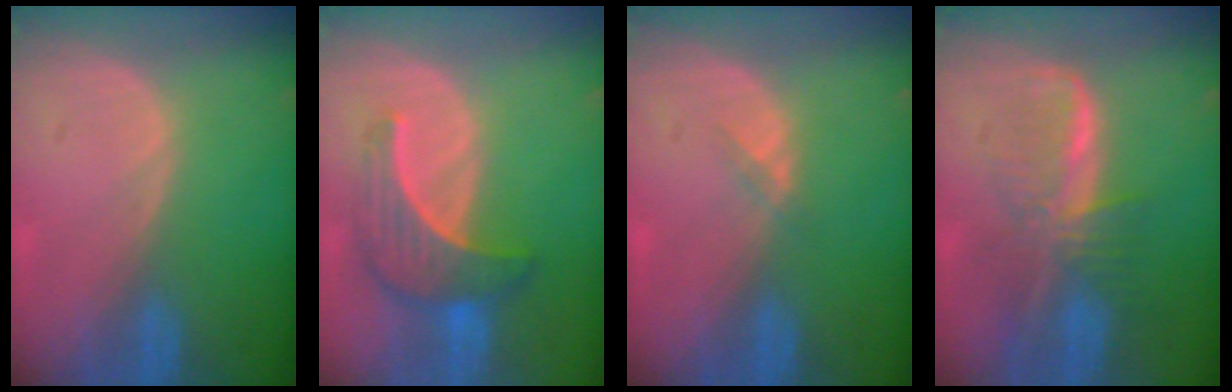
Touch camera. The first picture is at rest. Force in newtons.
{"total": 7.0, "press": 6.9, "slide": 1.4}
{"total": 1.3, "press": 0.9, "slide": 0.9}
{"total": 7.6, "press": 6.7, "slide": 3.7}